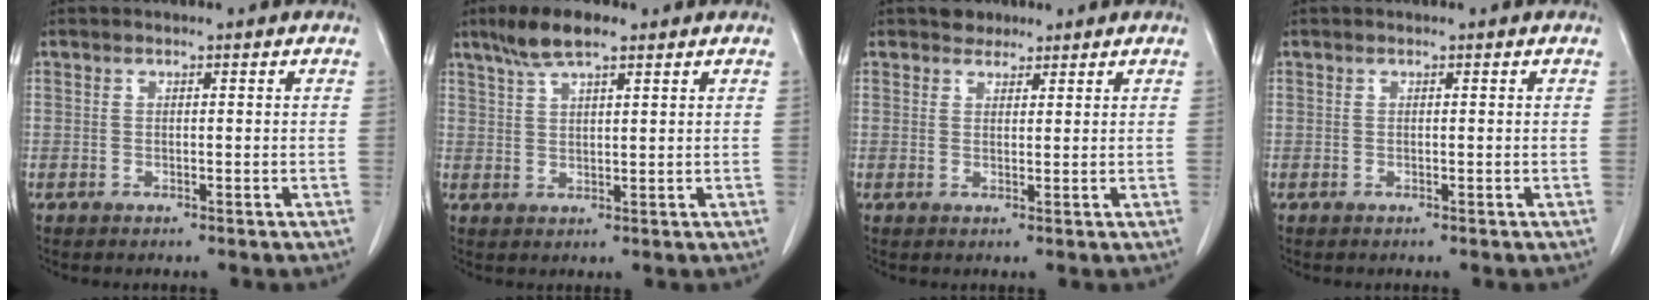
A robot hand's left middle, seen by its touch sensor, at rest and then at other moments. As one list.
[{"total": 6.0, "force": [4.3, 1.1, 4.1], "torque": [-0.088, 0.012, 0.081]}, {"total": 2.3, "force": [1.8, 1.4, 0.2], "torque": [-0.005, 0.005, 0.027]}, {"total": 0.0}]